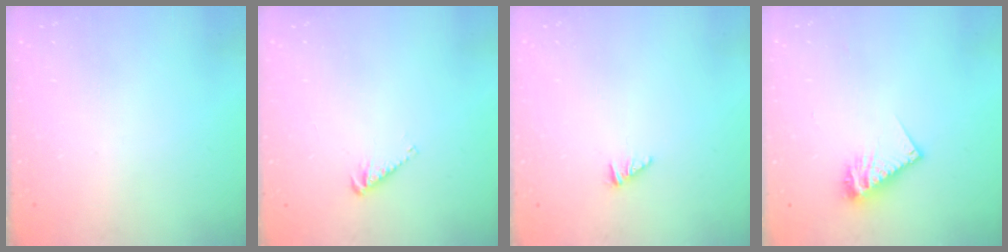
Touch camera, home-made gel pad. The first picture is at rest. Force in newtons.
{"total": 2.5, "press": 2.5, "slide": 0.1}
{"total": 0.8, "press": 0.8, "slide": 0.2}
{"total": 9.7, "press": 9.7, "slide": 0.5}